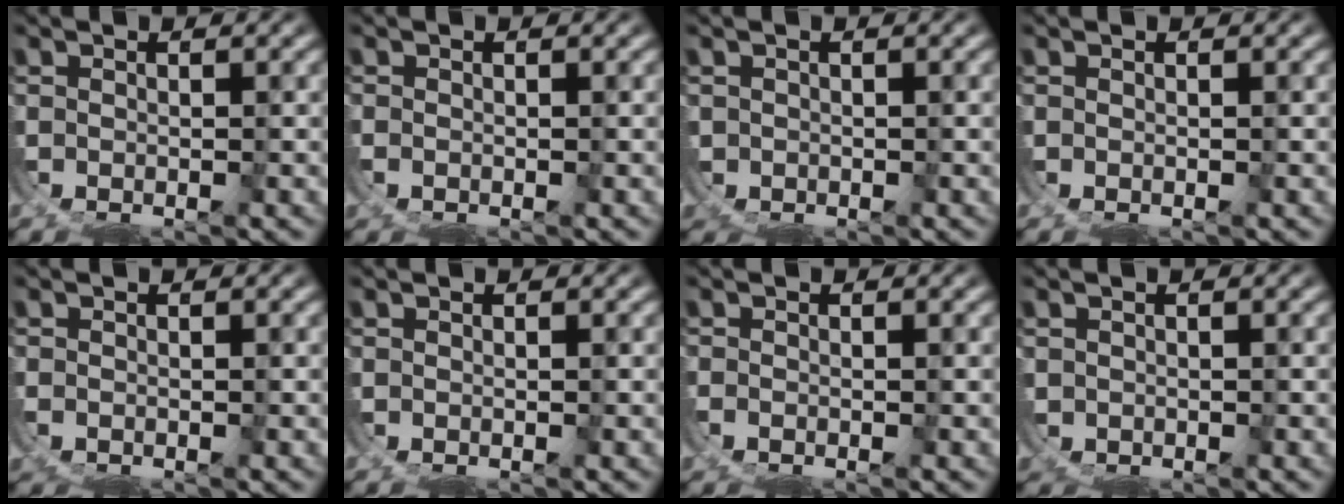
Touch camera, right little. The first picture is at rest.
{"total": 0.7, "force": [-0.2, 0.7, 0.0], "torque": [-0.008, -0.002, -0.004]}
{"total": 2.0, "force": [-0.3, 1.9, -0.3], "torque": [-0.017, -0.015, 0.002]}
{"total": 0.0}
{"total": 0.9, "force": [-0.3, 0.9, 0.1], "torque": [-0.014, -0.005, -0.001]}
{"total": 0.0}
{"total": 1.0, "force": [-0.6, 0.8, 0.2], "torque": [-0.009, -0.003, -0.011]}
{"total": 1.2, "force": [0.1, 1.1, -0.3], "torque": [-0.008, -0.007, 0.008]}